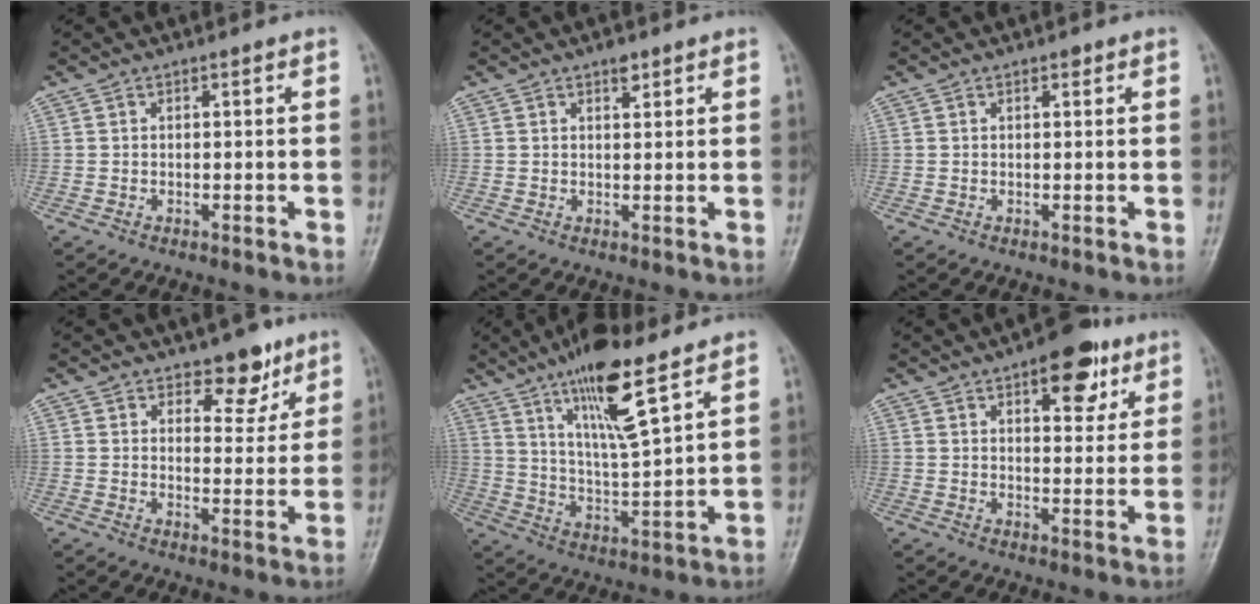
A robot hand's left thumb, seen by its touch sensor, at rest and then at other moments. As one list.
[{"total": 2.0, "force": [1.4, 0.9, 1.1], "torque": [-0.008, -0.006, 0.020]}, {"total": 0.8, "force": [0.5, 0.4, 0.4], "torque": [-0.002, -0.002, 0.005]}, {"total": 6.7, "force": [4.8, 3.8, 2.9], "torque": [-0.004, -0.031, 0.069]}, {"total": 14.9, "force": [9.2, 3.1, 11.2], "torque": [-0.188, -0.051, 0.171]}, {"total": 10.9, "force": [5.9, 5.1, 7.5], "torque": [-0.067, -0.023, 0.079]}]